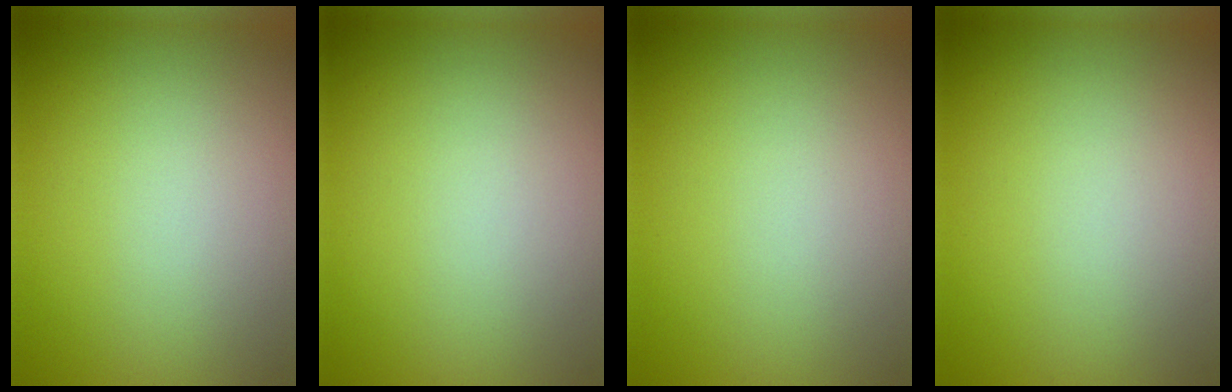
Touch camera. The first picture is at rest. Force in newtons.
{"total": 0.0}
{"total": 0.0}
{"total": 0.0}